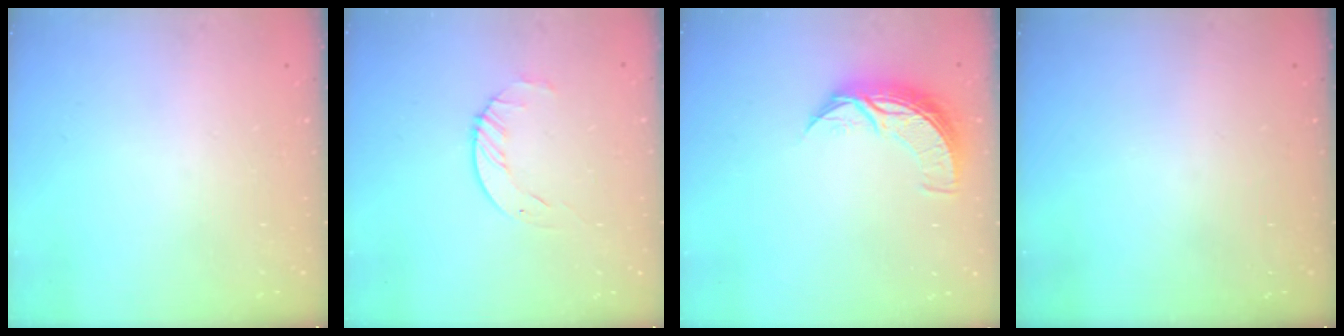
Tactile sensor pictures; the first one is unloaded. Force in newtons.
{"total": 3.5, "press": 3.4, "slide": 0.4}
{"total": 8.2, "press": 8.2, "slide": 0.0}
{"total": 0.0}